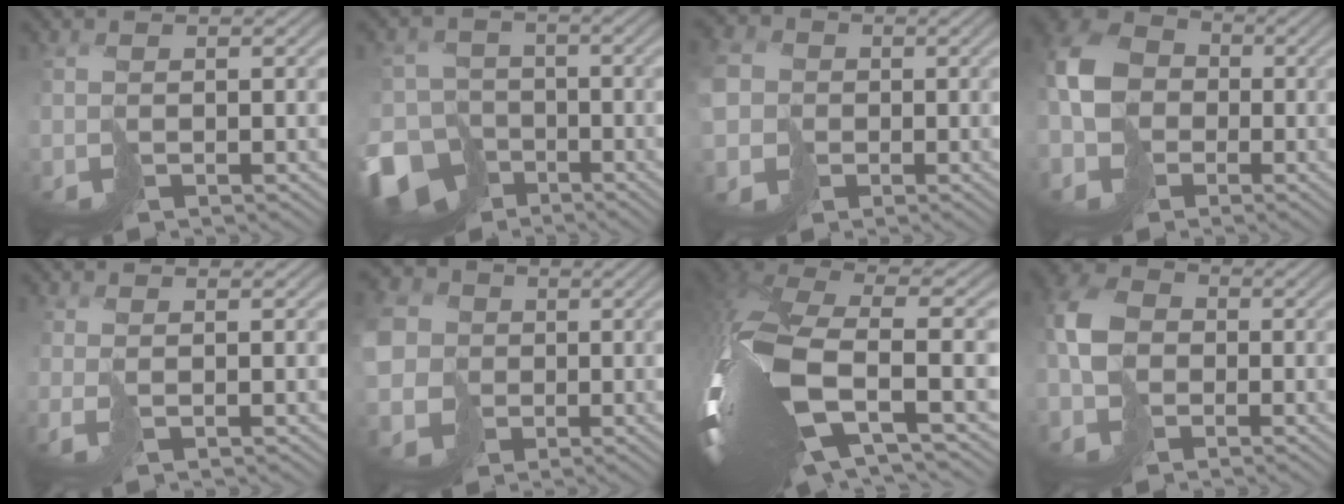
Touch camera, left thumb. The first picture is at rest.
{"total": 11.8, "force": [-7.4, 8.6, 3.3], "torque": [-0.085, -0.058, -0.124]}
{"total": 6.1, "force": [-0.7, 5.8, 2.0], "torque": [-0.079, -0.012, -0.017]}
{"total": 9.6, "force": [-2.3, 7.9, 5.0], "torque": [-0.144, -0.022, -0.047]}
{"total": 1.1, "force": [-0.3, 0.4, 1.0], "torque": [-0.027, 0.000, -0.006]}
{"total": 8.7, "force": [0.2, 7.8, 3.8], "torque": [-0.130, -0.004, 0.001]}
{"total": 15.4, "force": [-2.0, 6.6, 13.8], "torque": [-0.343, -0.038, -0.001]}
{"total": 7.1, "force": [-1.3, 5.6, 4.2], "torque": [-0.121, -0.004, -0.033]}